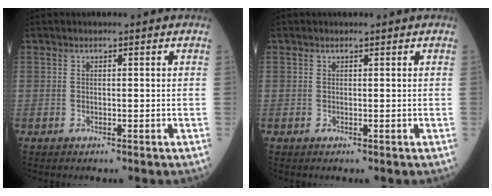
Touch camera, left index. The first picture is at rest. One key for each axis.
{"total": 0.0}